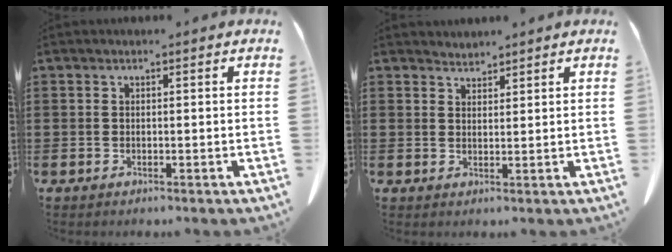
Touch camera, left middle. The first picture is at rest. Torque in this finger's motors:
{"motor_torque": [-1.09, 1.04, -0.23, -0.21]}